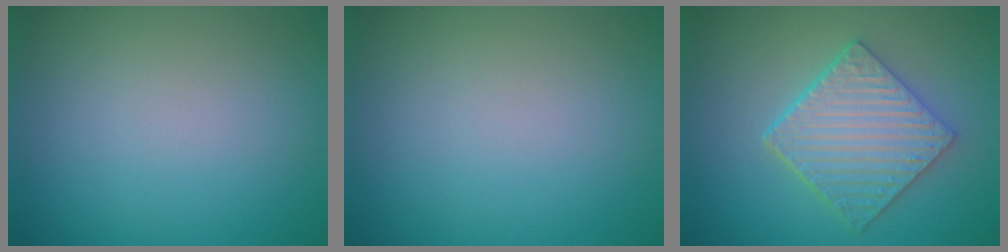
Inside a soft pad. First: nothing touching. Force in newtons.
{"total": 0.0}
{"total": 5.6, "press": 4.5, "slide": 3.4}